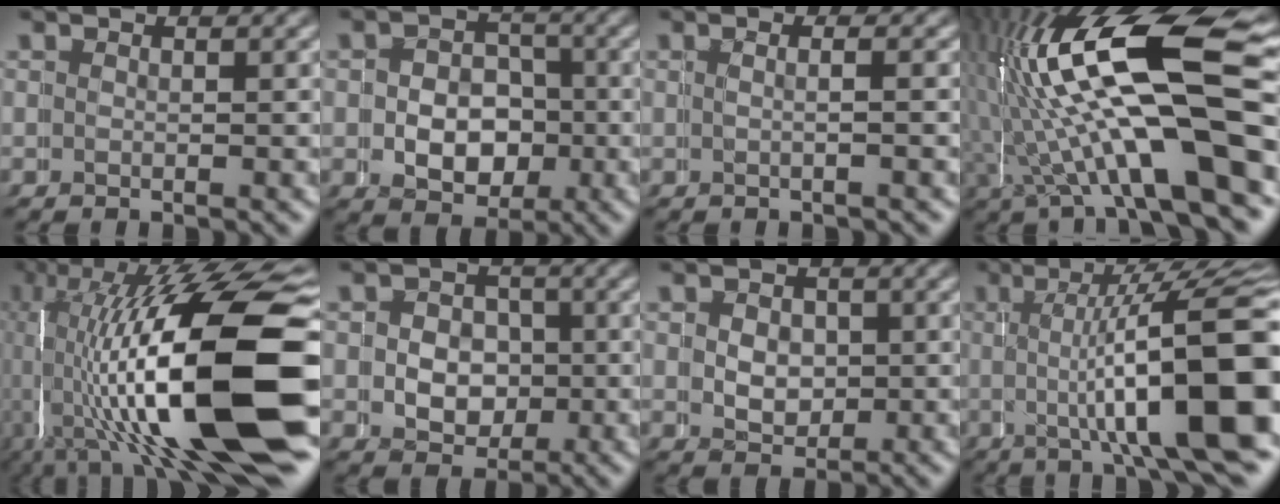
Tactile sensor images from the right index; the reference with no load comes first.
{"total": 4.5, "force": [-0.7, 4.1, 1.6], "torque": [-0.017, -0.023, -0.010]}
{"total": 0.8, "force": [-0.1, -0.1, 0.8], "torque": [-0.014, 0.002, -0.002]}
{"total": 15.1, "force": [1.6, 5.9, 13.9], "torque": [-0.255, -0.005, 0.028]}
{"total": 17.8, "force": [-1.1, 7.9, 15.9], "torque": [-0.248, -0.020, -0.002]}
{"total": 3.2, "force": [-0.2, 3.1, 0.7], "torque": [-0.007, -0.020, 0.001]}
{"total": 2.7, "force": [0.3, 2.6, 0.8], "torque": [-0.020, -0.018, 0.011]}
{"total": 12.7, "force": [-0.1, 3.9, 12.1], "torque": [-0.155, 0.003, -0.007]}